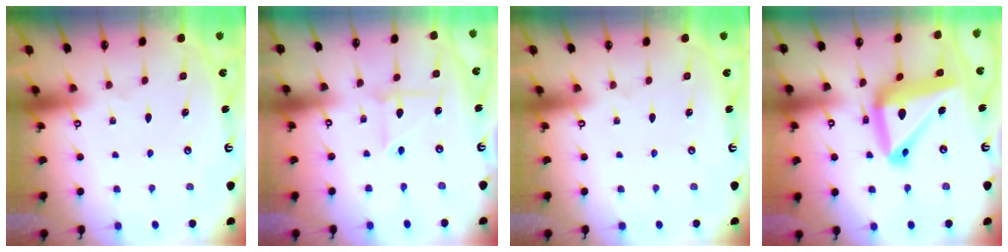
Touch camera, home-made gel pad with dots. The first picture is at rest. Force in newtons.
{"total": 5.7, "press": 5.6, "slide": 1.1}
{"total": 0.0}
{"total": 19.3, "press": 19.1, "slide": 2.0}